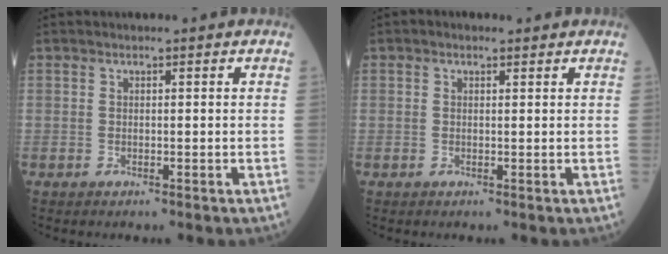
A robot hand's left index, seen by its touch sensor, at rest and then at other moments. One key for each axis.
{"total": 0.9, "fx": 0.5, "fy": 0.5, "fz": 0.5, "tx": -0.016, "ty": 0.006, "tz": 0.006}